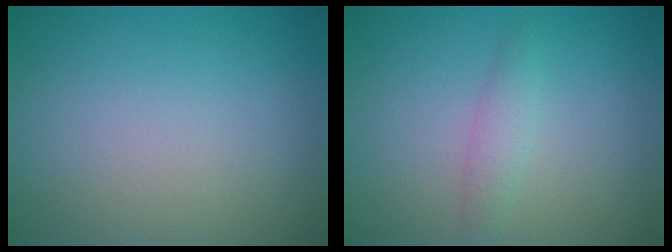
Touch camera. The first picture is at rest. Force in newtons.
{"total": 1.5, "press": 1.5, "slide": 0.0}